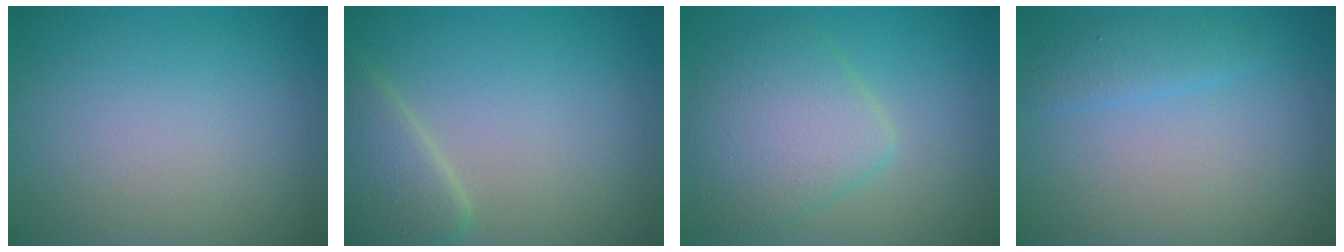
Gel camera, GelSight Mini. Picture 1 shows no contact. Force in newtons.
{"total": 3.5, "press": 3.5, "slide": 0.3}
{"total": 5.1, "press": 5.1, "slide": 0.1}
{"total": 1.7, "press": 1.7, "slide": 0.2}